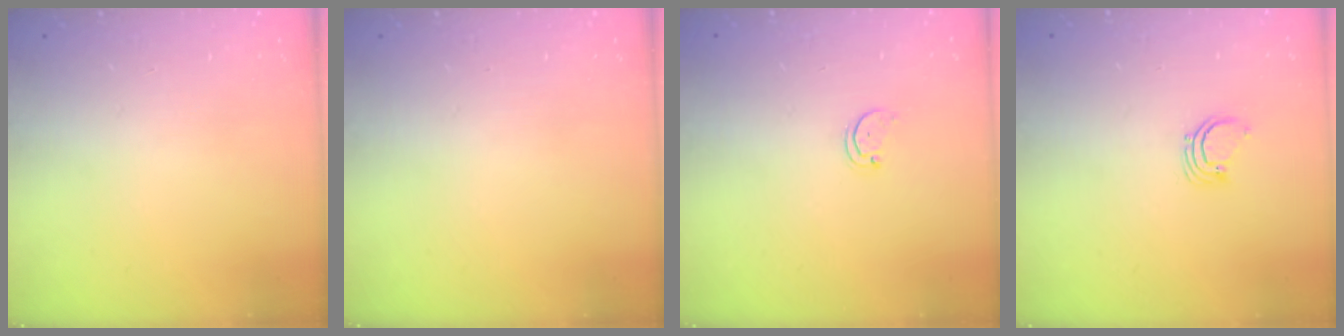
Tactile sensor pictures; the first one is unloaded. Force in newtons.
{"total": 0.0}
{"total": 1.5, "press": 1.5, "slide": 0.3}
{"total": 2.5, "press": 2.5, "slide": 0.1}